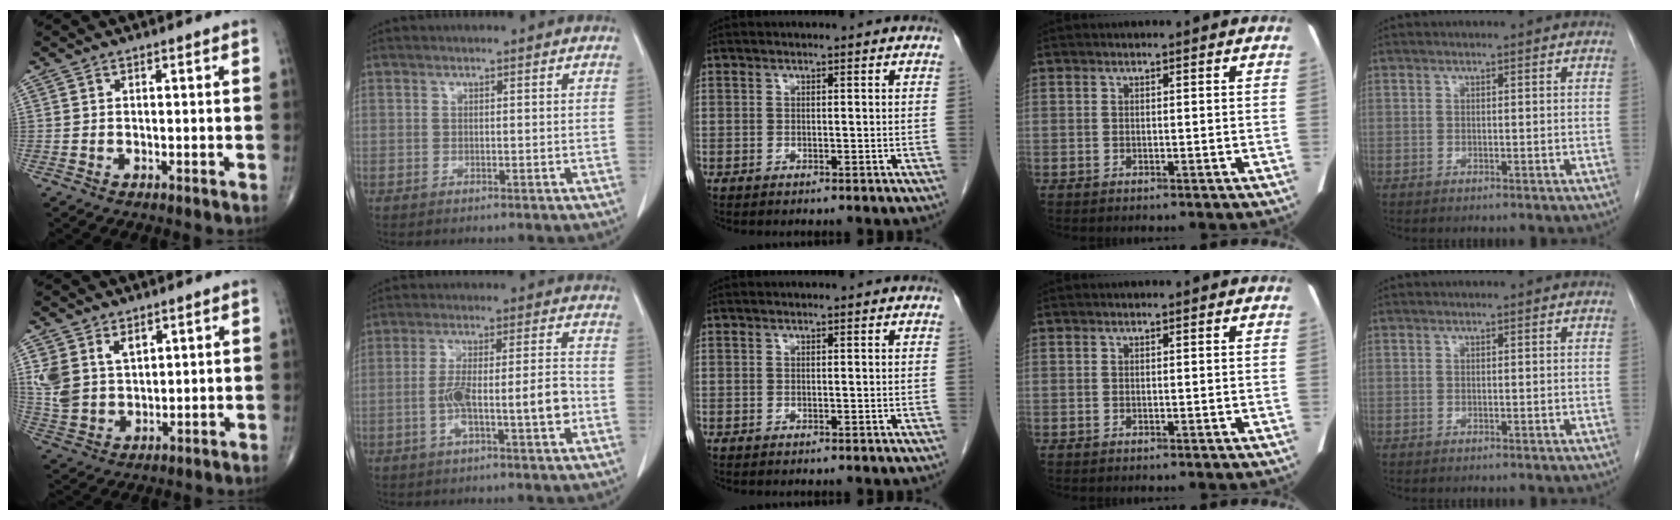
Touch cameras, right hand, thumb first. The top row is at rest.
{"thumb": {"total": 8.8, "force": [3.6, 6.0, 5.4], "torque": [-0.094, -0.011, 0.084]}, "index": {"total": 9.5, "force": [-2.5, 1.3, 9.1], "torque": [-0.162, 0.019, -0.041]}}